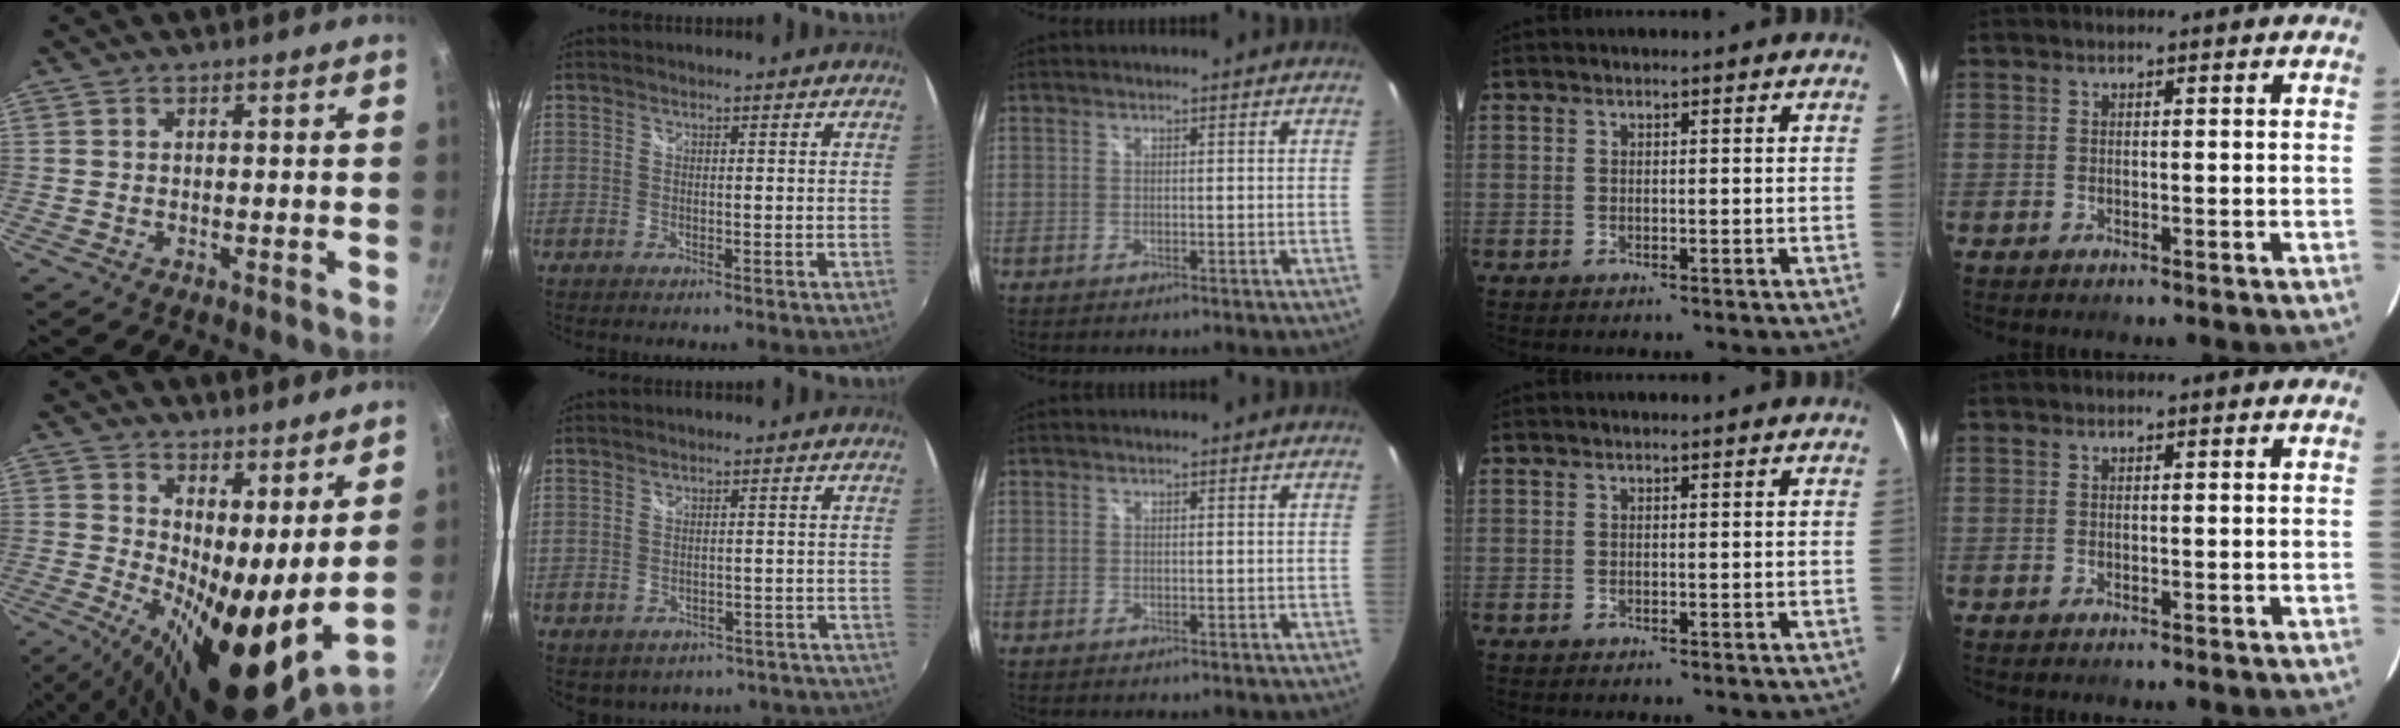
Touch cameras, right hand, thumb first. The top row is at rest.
{"thumb": {"total": 17.1, "force": [4.6, 6.1, 15.4], "torque": [-0.226, -0.049, 0.071]}, "index": {"total": 11.1, "force": [-8.6, 6.3, 3.1], "torque": [-0.061, 0.006, -0.080]}}